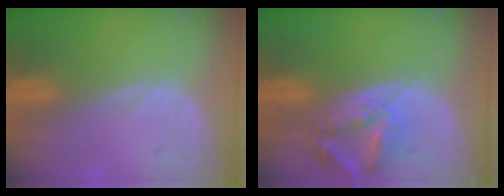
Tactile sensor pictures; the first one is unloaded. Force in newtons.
{"total": 7.0, "press": 6.4, "slide": 2.8}